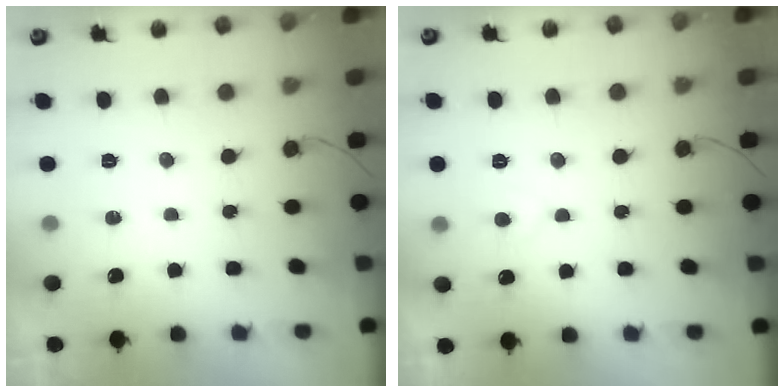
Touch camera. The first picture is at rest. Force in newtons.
{"total": 3.9, "press": 3.9, "slide": 0.3}